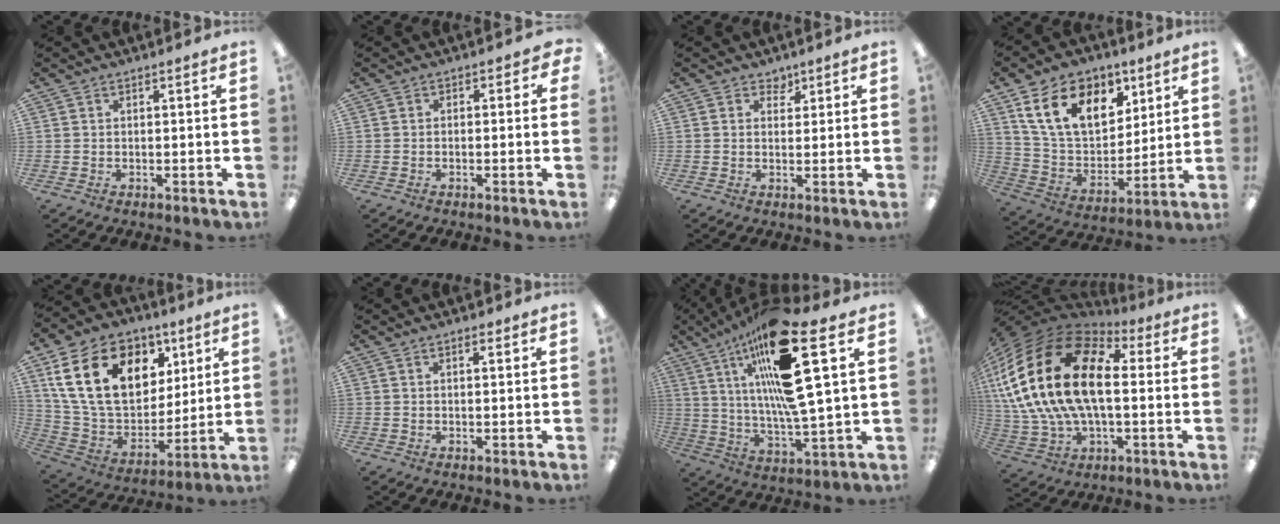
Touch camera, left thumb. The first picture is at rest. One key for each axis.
{"total": 1.5, "fx": -1.1, "fy": 0.8, "fz": 0.7, "tx": -0.012, "ty": 0.007, "tz": -0.021}
{"total": 2.4, "fx": 1.5, "fy": 1.7, "fz": 0.5, "tx": 0.002, "ty": -0.004, "tz": 0.025}
{"total": 17.3, "fx": 9.0, "fy": 11.0, "fz": 9.8, "tx": -0.179, "ty": -0.016, "tz": 0.169}
{"total": 22.5, "fx": 9.2, "fy": 15.2, "fz": 13.8, "tx": -0.276, "ty": -0.016, "tz": 0.168}
{"total": 1.3, "fx": 0.8, "fy": 0.5, "fz": 0.8, "tx": -0.010, "ty": -0.002, "tz": 0.012}
{"total": 23.7, "fx": 11.5, "fy": 4.9, "fz": 20.2, "tx": -0.361, "ty": -0.056, "tz": 0.175}
{"total": 25.3, "fx": 4.3, "fy": 14.6, "fz": 20.1, "tx": -0.445, "ty": -0.002, "tz": 0.073}